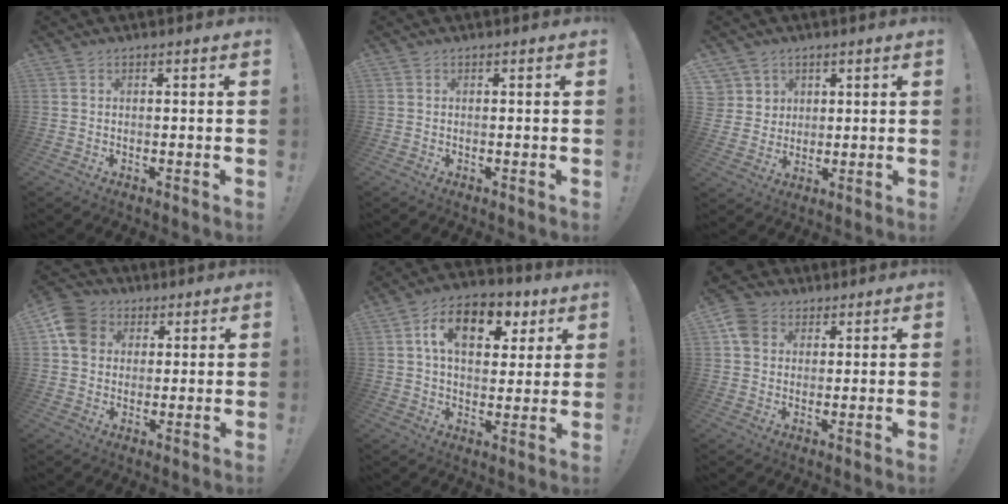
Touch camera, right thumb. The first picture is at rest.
{"total": 0.0}
{"total": 5.5, "force": [3.1, 4.5, 0.3], "torque": [-0.002, -0.027, 0.062]}
{"total": 10.0, "force": [3.4, 8.5, 3.9], "torque": [-0.053, -0.008, 0.070]}
{"total": 14.3, "force": [5.8, 8.9, 9.5], "torque": [-0.134, -0.020, 0.100]}
{"total": 7.7, "force": [3.5, 6.4, 2.6], "torque": [-0.044, -0.007, 0.071]}